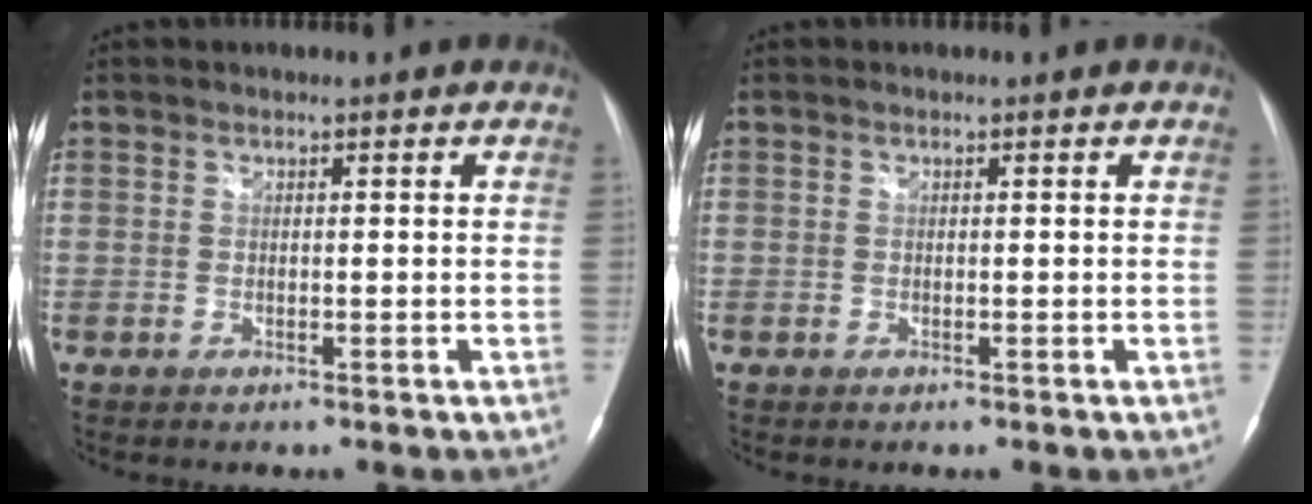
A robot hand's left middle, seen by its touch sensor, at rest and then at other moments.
{"total": 0.0}